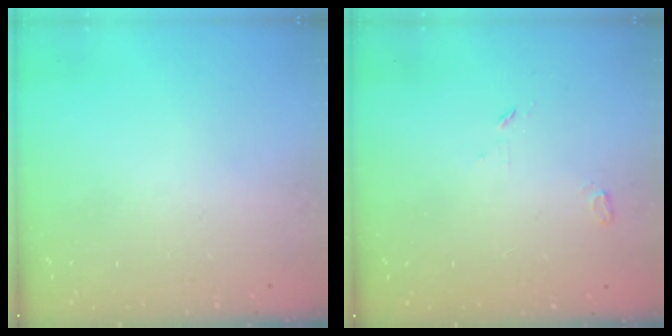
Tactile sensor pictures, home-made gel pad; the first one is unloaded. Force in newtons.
{"total": 3.4, "press": 3.4, "slide": 0.4}